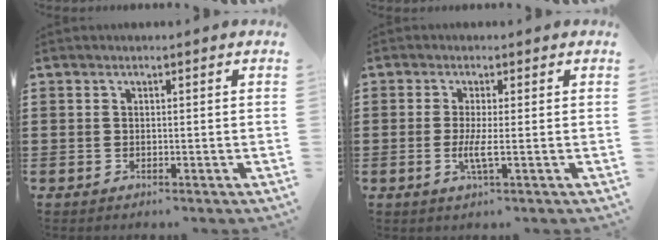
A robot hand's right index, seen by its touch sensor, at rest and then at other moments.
{"total": 3.1, "force": [-0.5, 0.1, 3.1], "torque": [-0.054, -0.006, -0.009]}